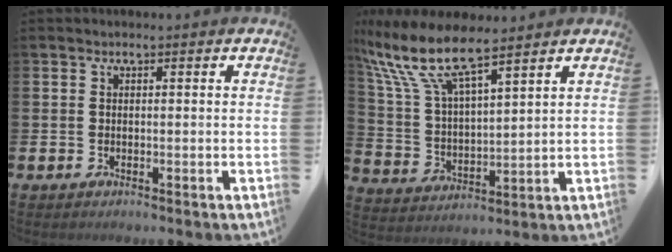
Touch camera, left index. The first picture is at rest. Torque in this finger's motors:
{"motor_torque": [2.14, 0.00, 1.05, 0.21]}